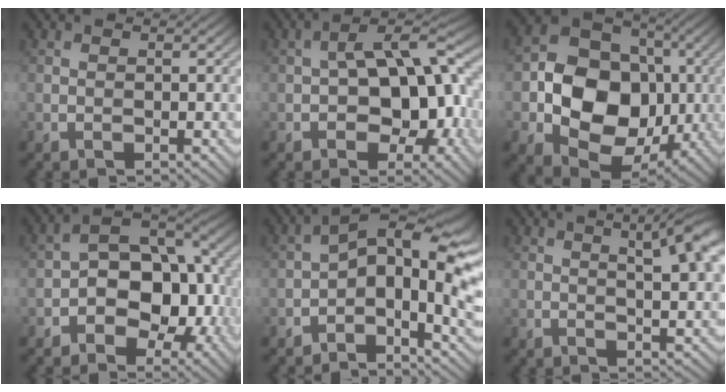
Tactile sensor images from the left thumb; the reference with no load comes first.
{"total": 12.6, "force": [-1.3, 7.2, 10.2], "torque": [-0.136, 0.012, -0.026]}
{"total": 15.0, "force": [-1.8, 11.7, 9.3], "torque": [-0.160, -0.016, -0.037]}
{"total": 11.3, "force": [-2.5, 7.3, 8.2], "torque": [-0.114, 0.001, -0.050]}
{"total": 13.3, "force": [-0.4, 6.5, 11.6], "torque": [-0.187, 0.004, -0.017]}
{"total": 9.4, "force": [3.5, 2.5, 8.3], "torque": [-0.099, 0.021, 0.046]}